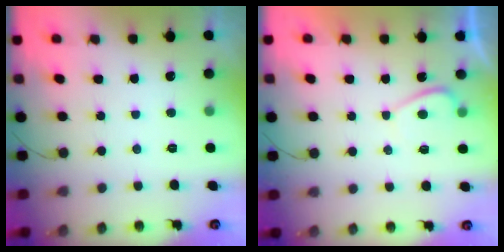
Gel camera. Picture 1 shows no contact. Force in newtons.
{"total": 1.9, "press": 1.8, "slide": 0.7}